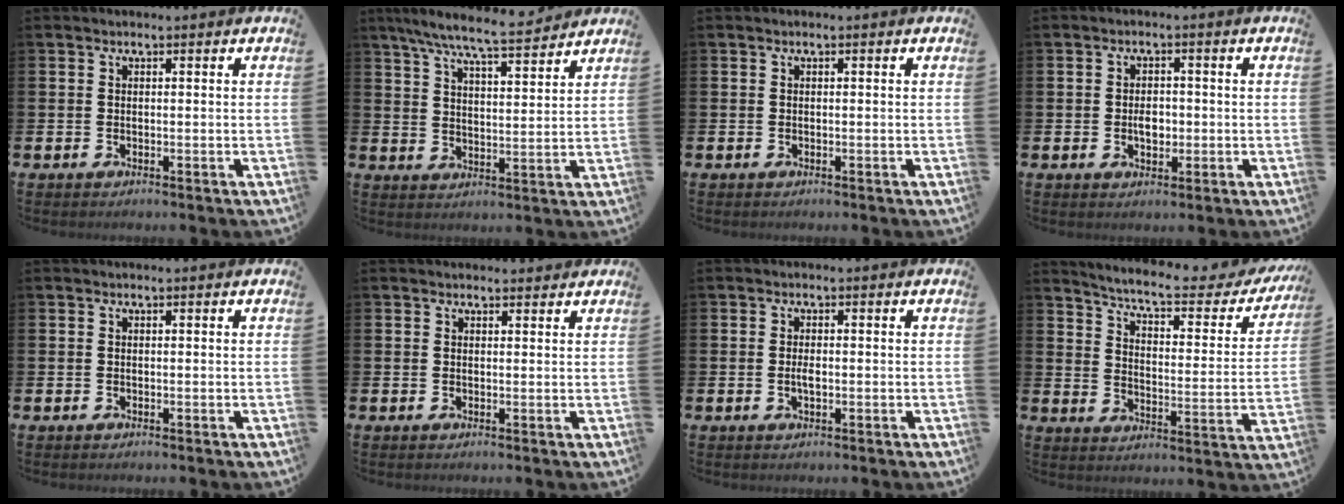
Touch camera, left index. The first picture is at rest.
{"total": 8.2, "force": [7.5, 0.4, 3.1], "torque": [-0.079, -0.041, 0.133]}
{"total": 0.0}
{"total": 2.7, "force": [-0.3, 1.8, 2.0], "torque": [-0.017, -0.003, -0.011]}
{"total": 0.0}
{"total": 1.0, "force": [1.0, 0.3, 0.1], "torque": [0.007, 0.000, 0.016]}
{"total": 1.5, "force": [-0.2, 0.6, 1.4], "torque": [-0.021, 0.000, -0.006]}
{"total": 6.8, "force": [6.0, 0.9, 3.1], "torque": [-0.079, -0.043, 0.093]}